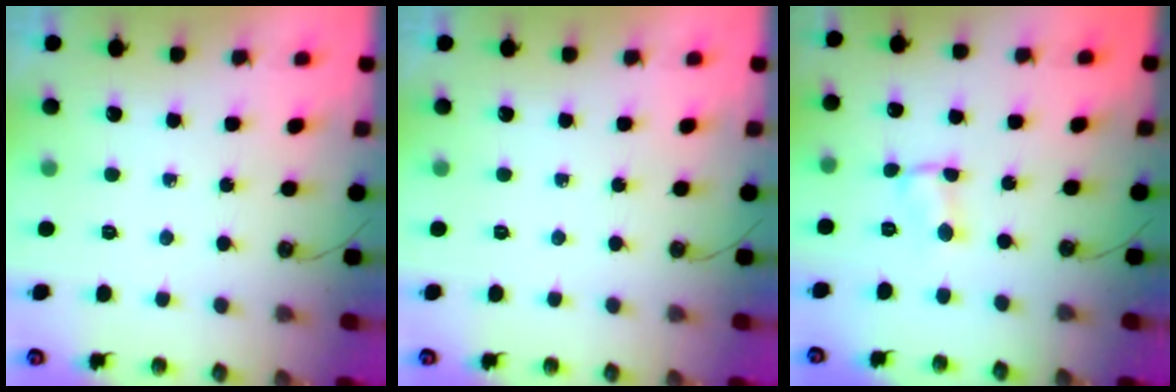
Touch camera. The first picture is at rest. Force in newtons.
{"total": 0.0}
{"total": 1.1, "press": 0.9, "slide": 0.7}